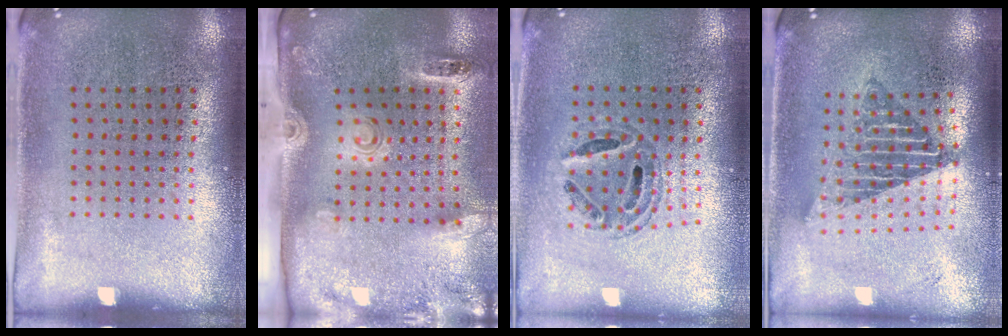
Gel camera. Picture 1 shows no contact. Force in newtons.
{"total": 2.8, "press": 1.9, "slide": 2.1}
{"total": 0.6, "press": 0.6, "slide": 0.2}
{"total": 1.6, "press": 1.4, "slide": 0.9}